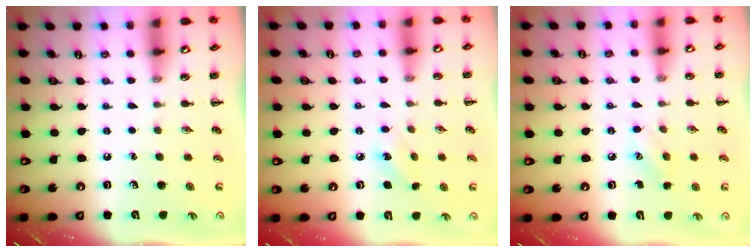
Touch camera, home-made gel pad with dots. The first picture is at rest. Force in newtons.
{"total": 5.8, "press": 5.6, "slide": 1.6}
{"total": 5.2, "press": 5.0, "slide": 1.4}